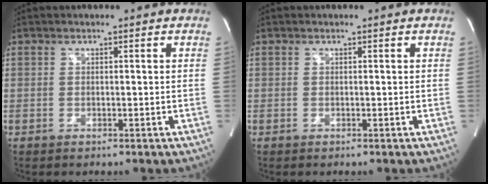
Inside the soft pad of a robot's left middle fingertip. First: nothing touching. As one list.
[{"total": 0.0}]